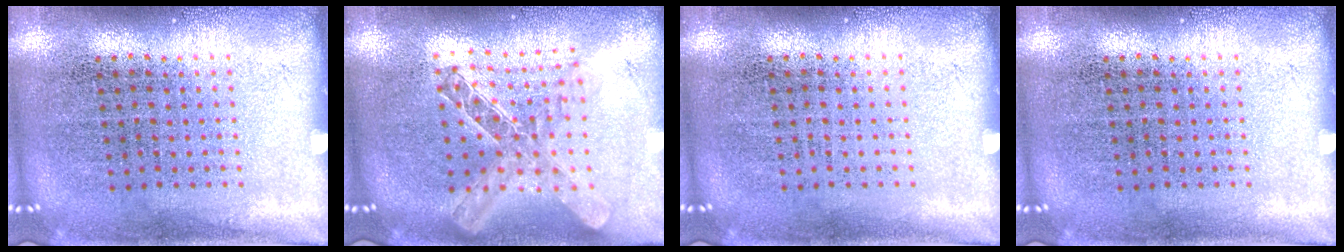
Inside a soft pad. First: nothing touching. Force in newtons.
{"total": 2.0, "press": 1.7, "slide": 1.1}
{"total": 0.0}
{"total": 0.0}